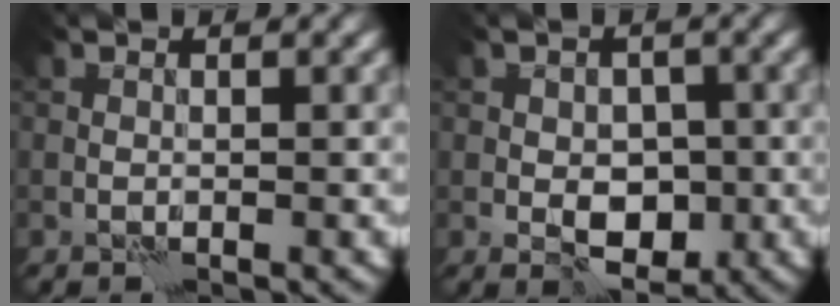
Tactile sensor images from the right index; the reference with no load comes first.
{"total": 4.1, "force": [-1.1, 2.7, 2.9], "torque": [-0.033, -0.002, -0.021]}